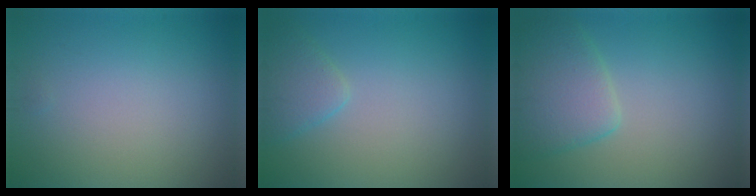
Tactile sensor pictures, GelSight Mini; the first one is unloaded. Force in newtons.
{"total": 2.2, "press": 2.2, "slide": 0.2}
{"total": 4.3, "press": 4.3, "slide": 0.2}